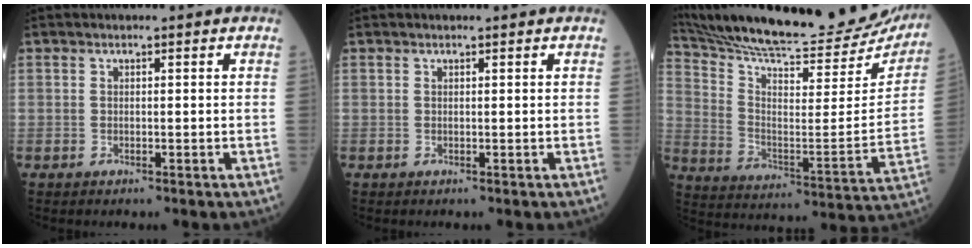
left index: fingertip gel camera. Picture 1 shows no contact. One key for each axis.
{"total": 0.7, "fx": 0.7, "fy": 0.1, "fz": 0.1, "tx": -0.010, "ty": 0.002, "tz": 0.008}
{"total": 28.9, "fx": 26.7, "fy": 3.7, "fz": 10.4, "tx": -0.182, "ty": -0.091, "tz": 0.364}